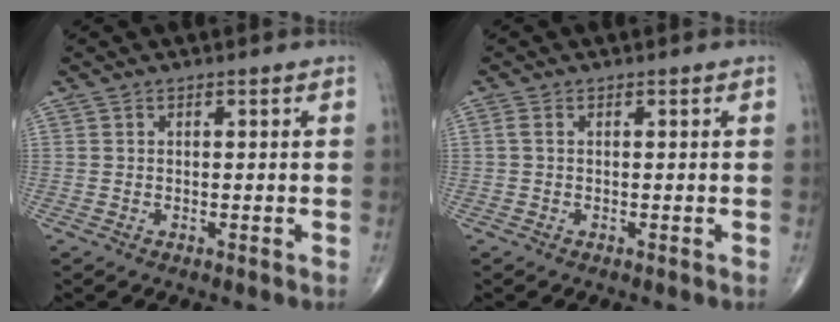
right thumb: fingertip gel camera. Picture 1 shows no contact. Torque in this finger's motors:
{"motor_torque": [-0.52, -0.05, 0.00, -0.15, -0.01]}